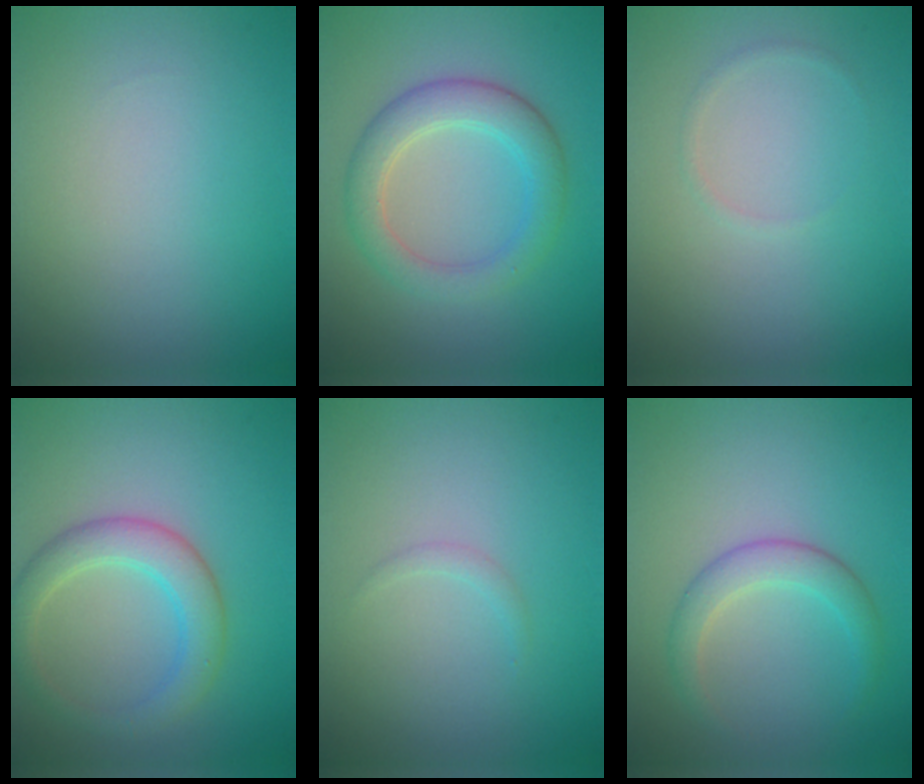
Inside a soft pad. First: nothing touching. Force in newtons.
{"total": 4.4, "press": 4.4, "slide": 0.1}
{"total": 0.7, "press": 0.7, "slide": 0.0}
{"total": 3.8, "press": 3.8, "slide": 0.2}
{"total": 0.7, "press": 0.7, "slide": 0.1}
{"total": 2.7, "press": 2.7, "slide": 0.1}